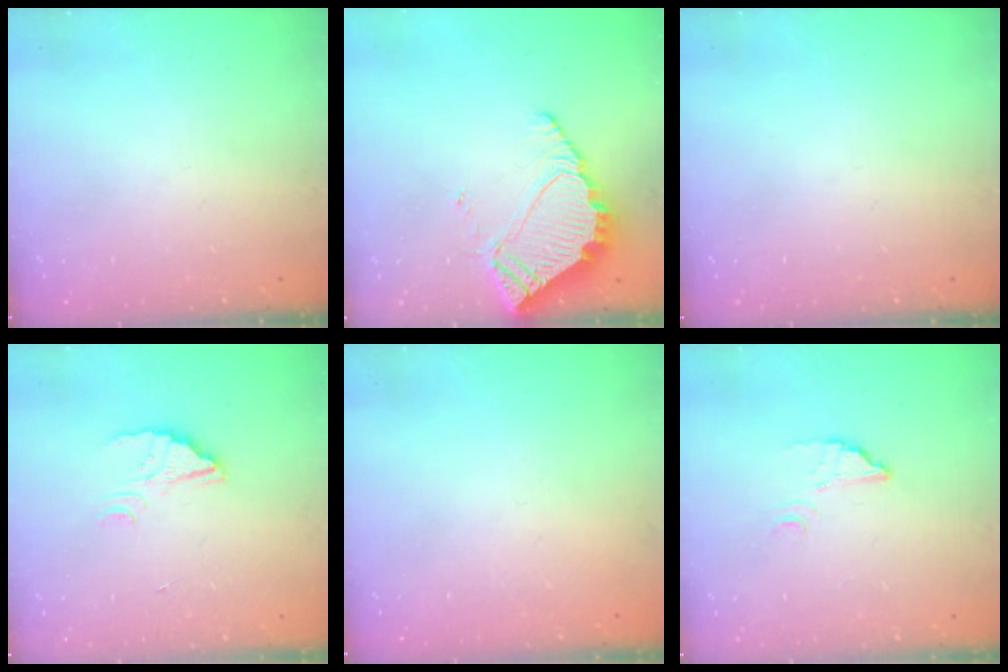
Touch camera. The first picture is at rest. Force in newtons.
{"total": 7.1, "press": 7.1, "slide": 0.3}
{"total": 0.0}
{"total": 1.6, "press": 1.6, "slide": 0.0}
{"total": 2.2, "press": 2.2, "slide": 0.1}
{"total": 3.1, "press": 3.1, "slide": 0.2}